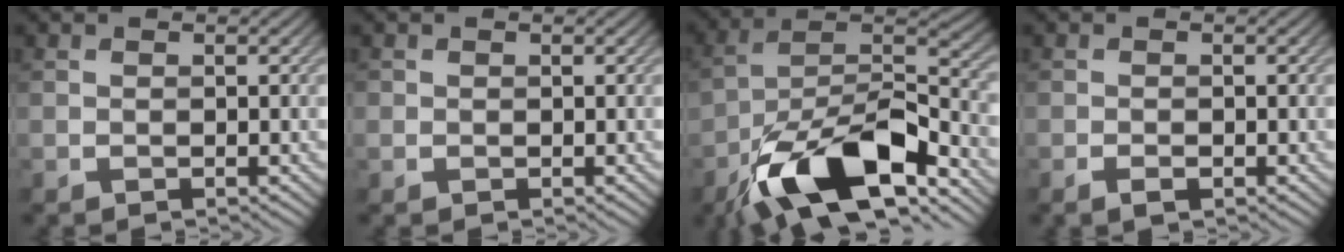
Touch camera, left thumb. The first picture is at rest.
{"total": 0.6, "force": [0.0, 0.6, 0.0], "torque": [0.004, -0.003, -0.003]}
{"total": 16.6, "force": [-10.0, 6.2, 11.7], "torque": [-0.214, -0.014, -0.194]}
{"total": 1.2, "force": [-0.7, 0.5, 0.9], "torque": [-0.016, -0.001, -0.012]}